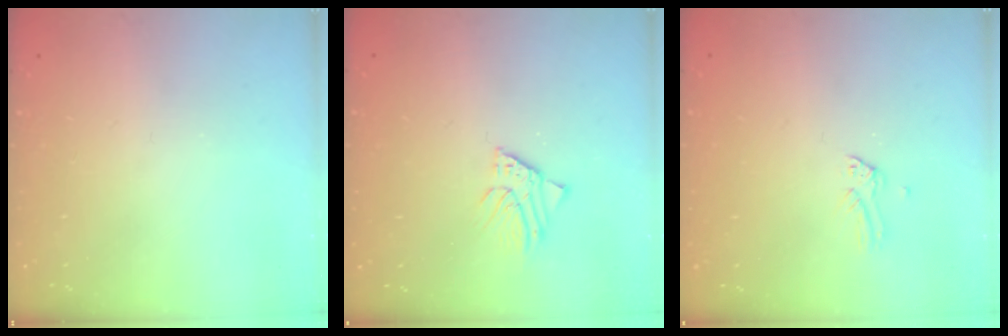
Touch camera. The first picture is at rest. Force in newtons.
{"total": 1.4, "press": 1.4, "slide": 0.0}
{"total": 0.0}